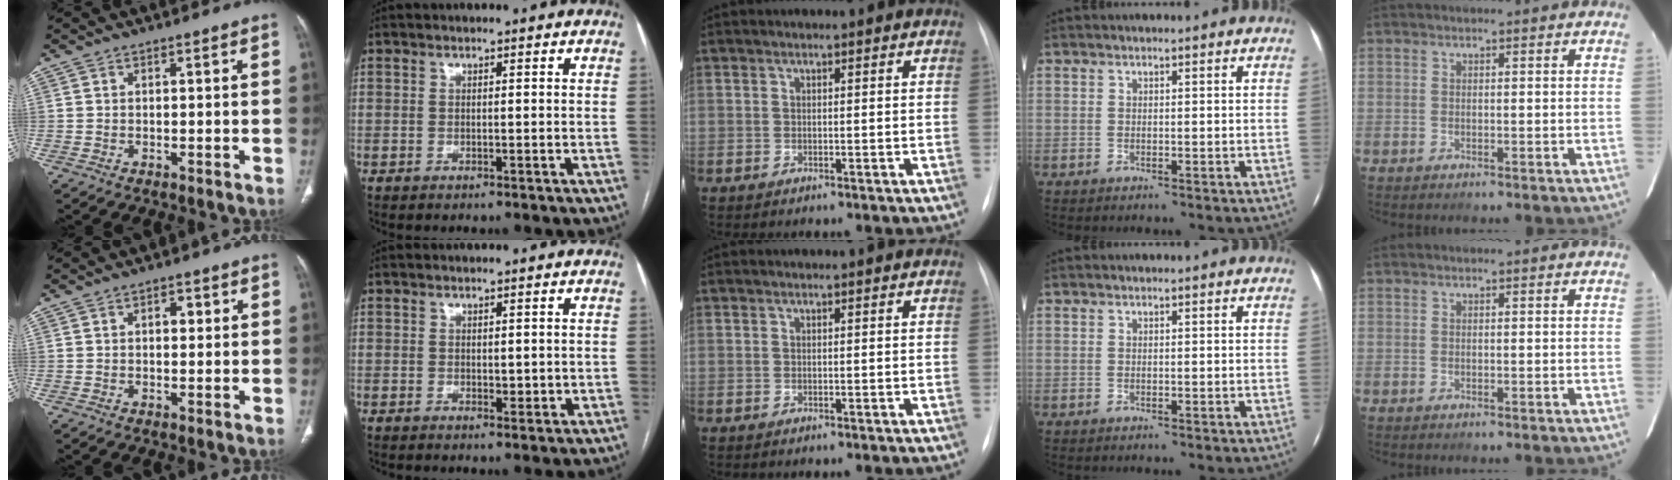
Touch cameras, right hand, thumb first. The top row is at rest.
{"thumb": {"total": 2.5, "force": [0.7, 1.5, 1.9], "torque": [-0.018, 0.001, 0.008]}, "index": {"total": 1.7, "force": [0.2, 1.0, 1.4], "torque": [-0.016, -0.005, 0.007]}}